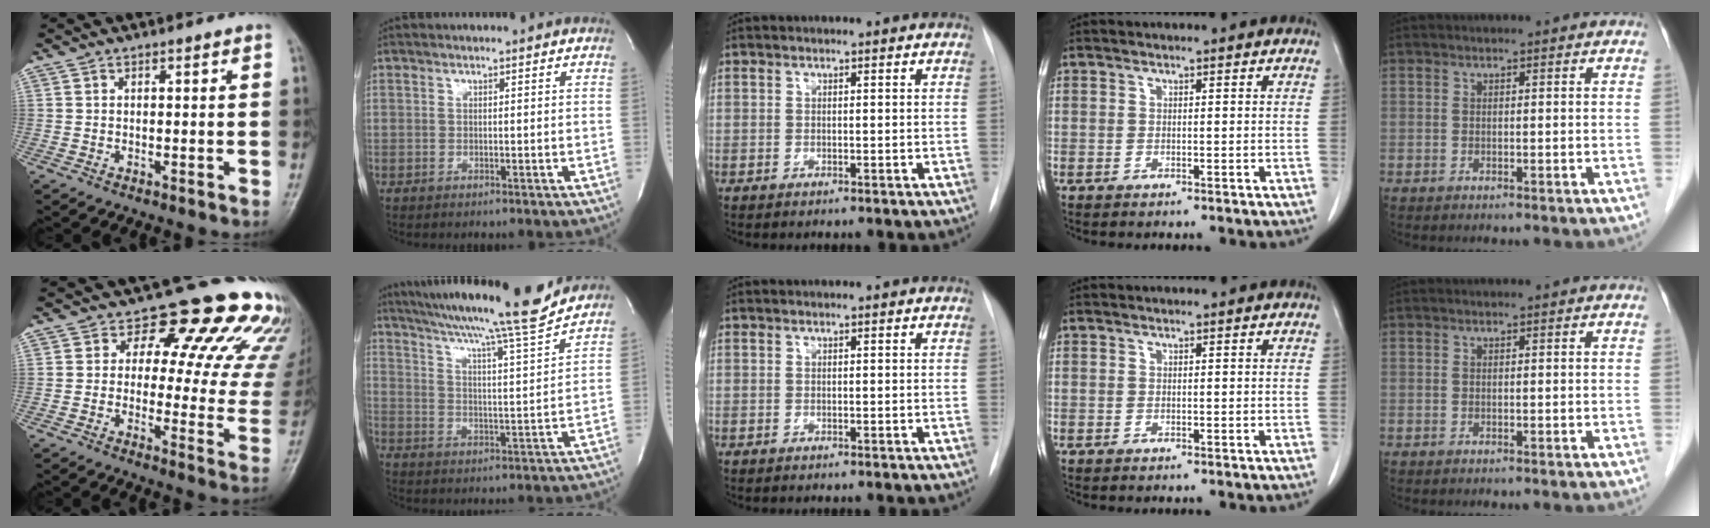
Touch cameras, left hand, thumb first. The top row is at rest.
{"thumb": {"total": 17.7, "force": [13.1, 7.7, 8.9], "torque": [-0.045, -0.064, 0.128]}, "index": {"total": 18.5, "force": [16.4, -1.1, 8.4], "torque": [-0.142, -0.028, 0.241]}}